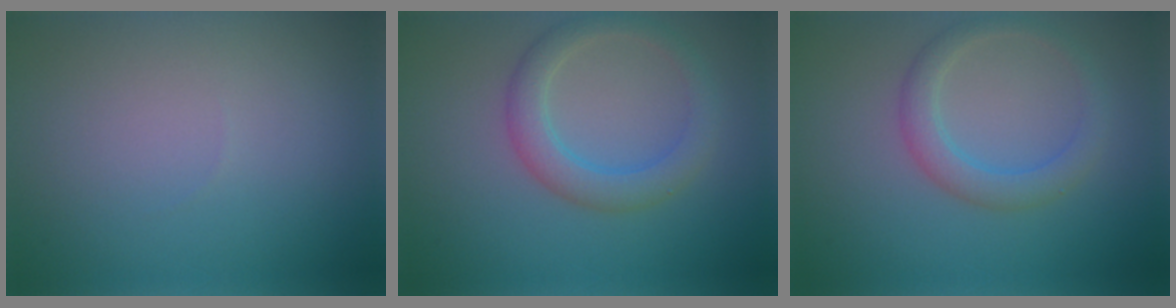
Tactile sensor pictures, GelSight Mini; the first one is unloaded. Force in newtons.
{"total": 3.4, "press": 3.4, "slide": 0.1}
{"total": 2.8, "press": 2.8, "slide": 0.1}